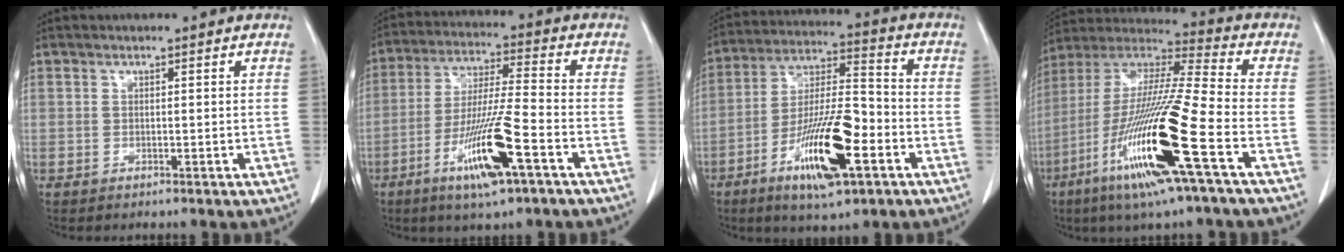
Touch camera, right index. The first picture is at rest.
{"total": 13.1, "force": [-6.1, 0.5, 11.6], "torque": [-0.228, -0.019, -0.110]}
{"total": 15.5, "force": [-6.6, 3.4, 13.6], "torque": [-0.257, -0.008, -0.112]}
{"total": 21.6, "force": [-8.4, 0.2, 19.9], "torque": [-0.418, -0.038, -0.167]}